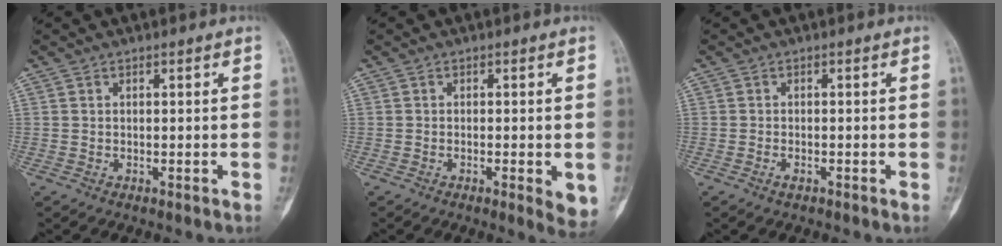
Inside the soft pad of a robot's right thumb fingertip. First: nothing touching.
{"total": 4.2, "force": [-1.1, 1.2, 3.9], "torque": [-0.054, -0.010, -0.016]}
{"total": 1.0, "force": [-0.6, 0.5, 0.7], "torque": [-0.016, 0.001, -0.013]}